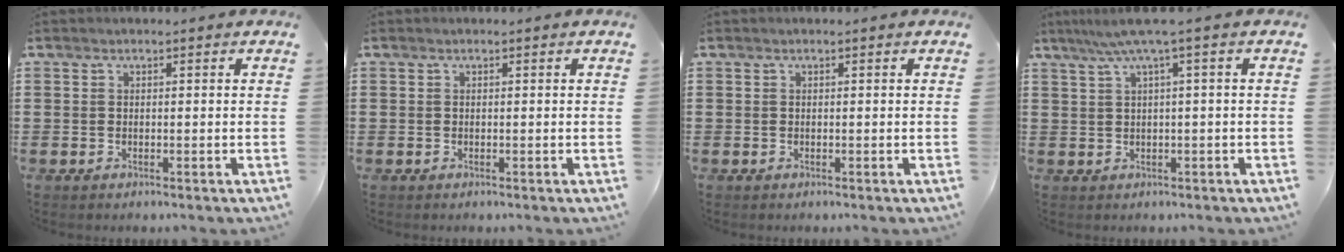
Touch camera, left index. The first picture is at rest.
{"total": 0.0}
{"total": 0.0}
{"total": 3.8, "force": [1.0, -0.4, 3.7], "torque": [-0.071, -0.002, 0.014]}